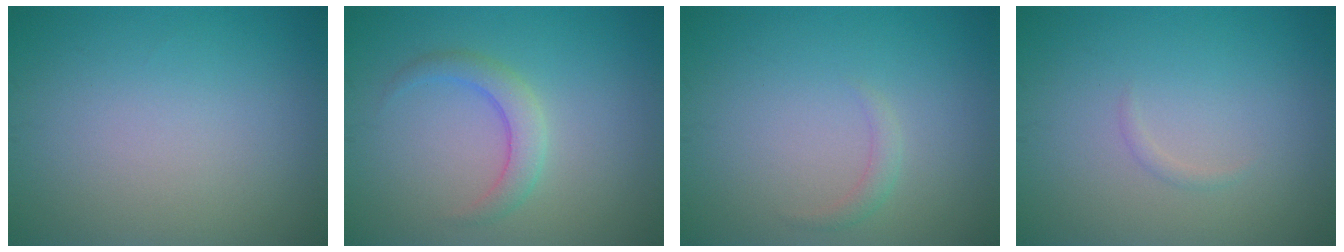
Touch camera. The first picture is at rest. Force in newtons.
{"total": 2.4, "press": 2.4, "slide": 0.0}
{"total": 1.0, "press": 1.0, "slide": 0.0}
{"total": 0.6, "press": 0.6, "slide": 0.0}